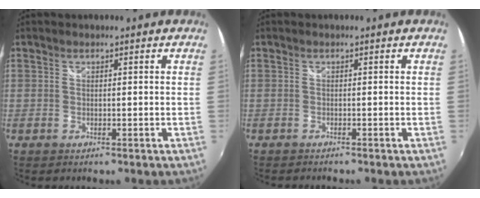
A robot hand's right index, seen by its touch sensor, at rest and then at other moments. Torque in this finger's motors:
{"motor_torque": [-0.07, 0.06, 0.05, 0.01]}